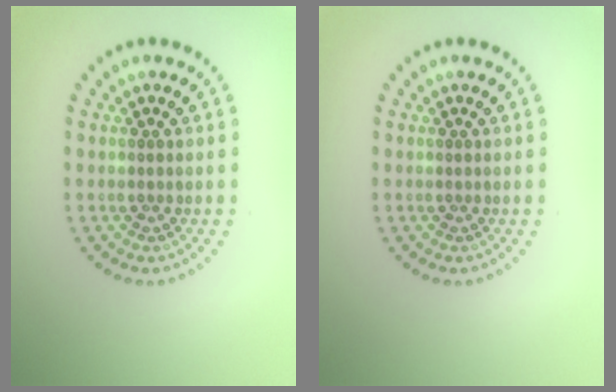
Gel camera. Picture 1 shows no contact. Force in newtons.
{"total": 0.0}